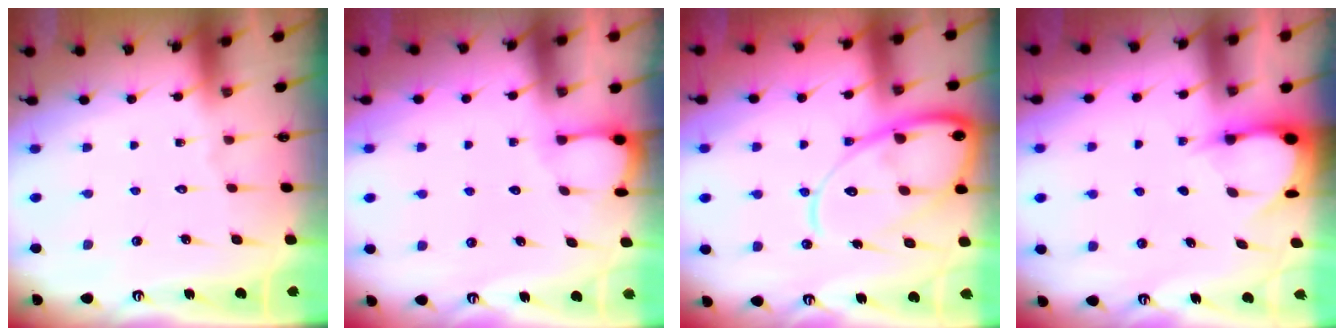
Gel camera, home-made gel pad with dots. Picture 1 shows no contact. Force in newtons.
{"total": 2.1, "press": 2.1, "slide": 0.2}
{"total": 17.0, "press": 16.9, "slide": 1.8}
{"total": 3.4, "press": 3.4, "slide": 0.4}